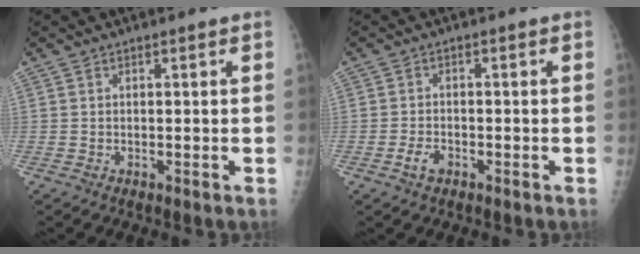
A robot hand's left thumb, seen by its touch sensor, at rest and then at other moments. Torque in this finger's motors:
{"motor_torque": [-0.36, 0.25, 0.26, 0.13, 0.02]}